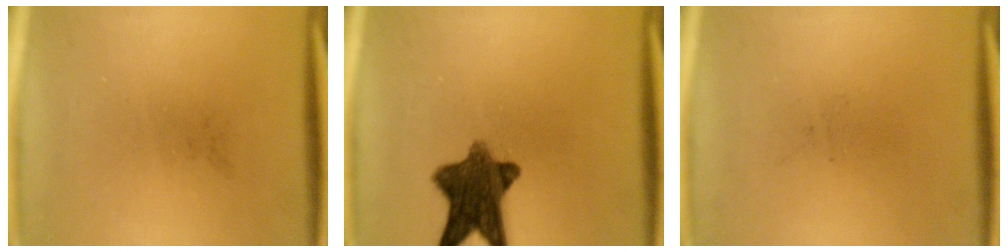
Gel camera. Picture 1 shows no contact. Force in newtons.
{"total": 10.3}
{"total": 0.0}